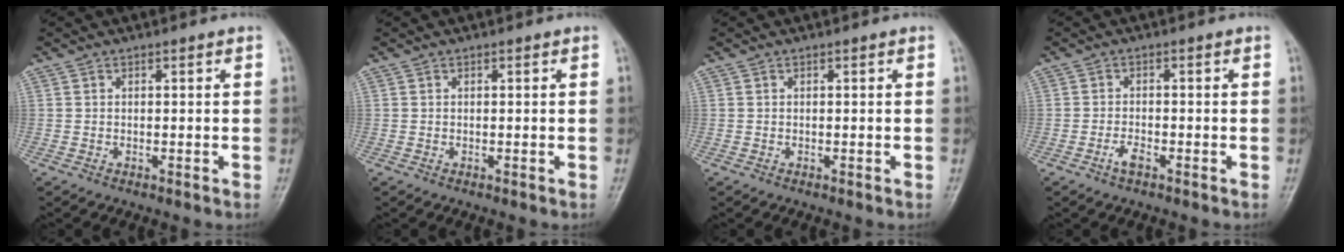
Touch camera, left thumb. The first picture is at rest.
{"total": 0.0}
{"total": 0.0}
{"total": 2.1, "force": [-1.3, 0.7, 1.4], "torque": [-0.033, 0.007, -0.026]}